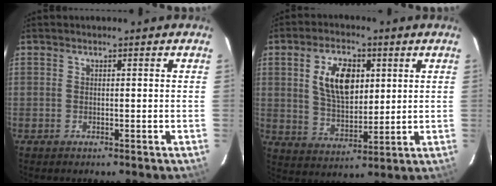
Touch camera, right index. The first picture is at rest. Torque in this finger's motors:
{"motor_torque": [0.92, 0.68, 0.47, 0.09]}